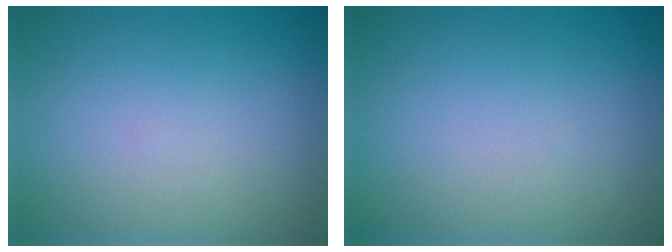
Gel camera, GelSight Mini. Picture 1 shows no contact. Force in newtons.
{"total": 0.0}